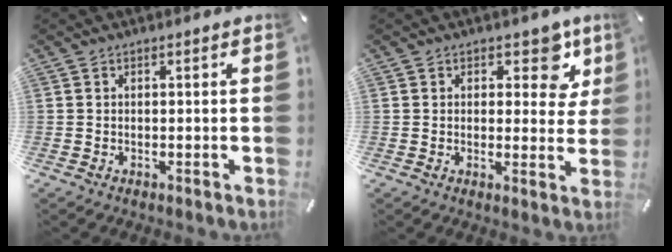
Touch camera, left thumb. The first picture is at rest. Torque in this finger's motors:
{"motor_torque": [0.27, -0.19, 0.19, 0.01, 0.03]}